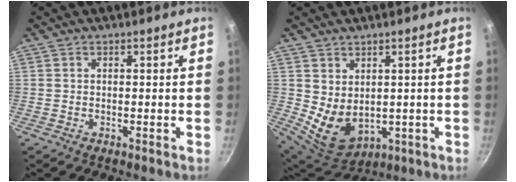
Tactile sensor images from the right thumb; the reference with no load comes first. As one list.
[{"total": 8.5, "force": [1.2, 6.4, 5.5], "torque": [-0.076, -0.029, 0.048]}]